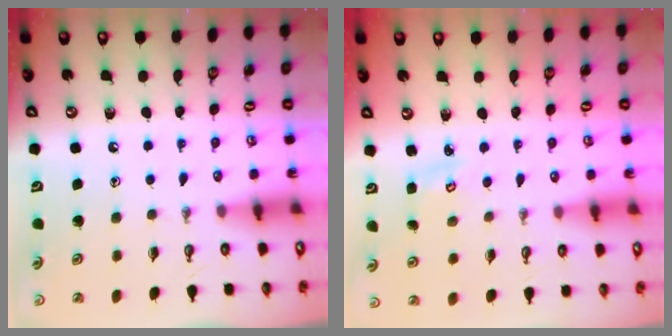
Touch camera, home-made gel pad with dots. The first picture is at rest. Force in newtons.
{"total": 2.6, "press": 2.6, "slide": 0.3}